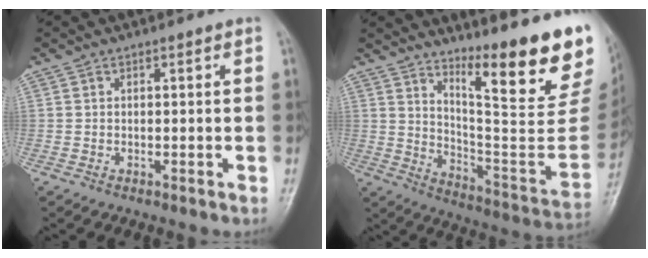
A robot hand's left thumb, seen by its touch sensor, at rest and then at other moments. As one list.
[{"total": 23.7, "force": [15.8, 4.1, 17.2], "torque": [-0.223, -0.111, 0.234]}]